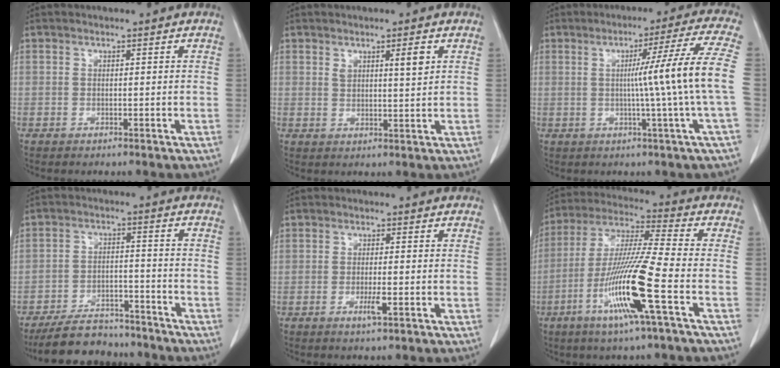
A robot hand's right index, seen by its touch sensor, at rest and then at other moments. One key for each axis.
{"total": 3.3, "fx": 1.6, "fy": 0.5, "fz": 2.8, "tx": -0.043, "ty": -0.004, "tz": 0.026}
{"total": 11.7, "fx": -0.3, "fy": -3.2, "fz": 11.2, "tx": -0.153, "ty": -0.002, "tz": 0.001}
{"total": 10.5, "fx": -9.5, "fy": 3.7, "fz": 2.8, "tx": -0.039, "ty": 0.007, "tz": -0.150}
{"total": 2.5, "fx": -1.0, "fy": 0.1, "fz": 2.3, "tx": -0.042, "ty": -0.004, "tz": -0.016}
{"total": 15.1, "fx": -5.7, "fy": -0.9, "fz": 13.9, "tx": -0.282, "ty": -0.018, "tz": -0.112}